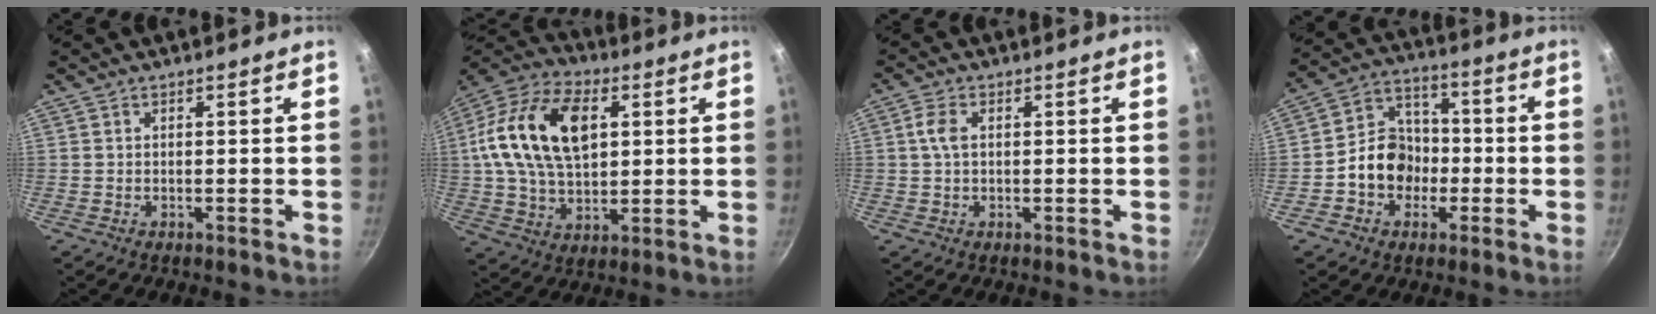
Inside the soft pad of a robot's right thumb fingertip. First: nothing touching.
{"total": 20.6, "force": [4.3, 12.9, 15.5], "torque": [-0.270, 0.014, 0.065]}
{"total": 3.4, "force": [0.5, 2.0, 2.7], "torque": [-0.059, 0.008, 0.007]}
{"total": 11.4, "force": [-2.5, 9.6, 5.5], "torque": [-0.053, 0.041, -0.056]}